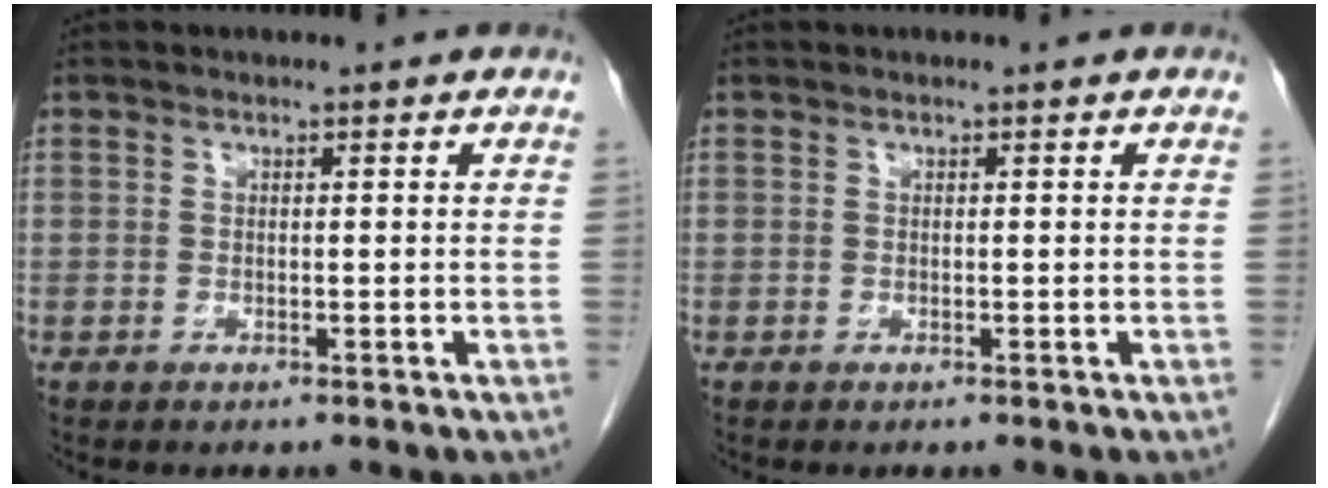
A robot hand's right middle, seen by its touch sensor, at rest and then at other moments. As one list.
[{"total": 0.0}]